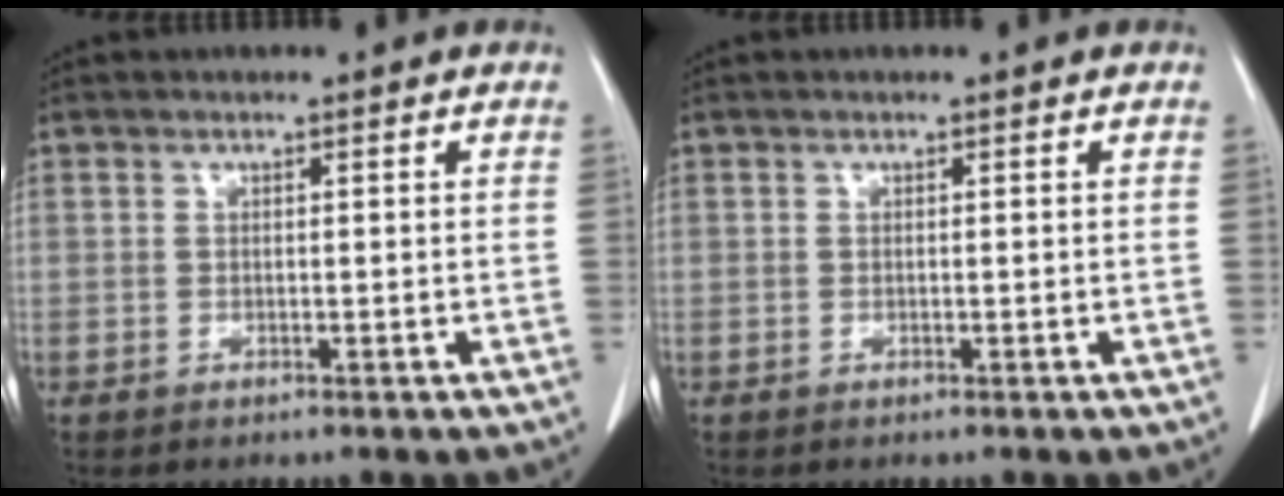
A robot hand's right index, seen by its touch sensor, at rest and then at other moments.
{"total": 0.0}